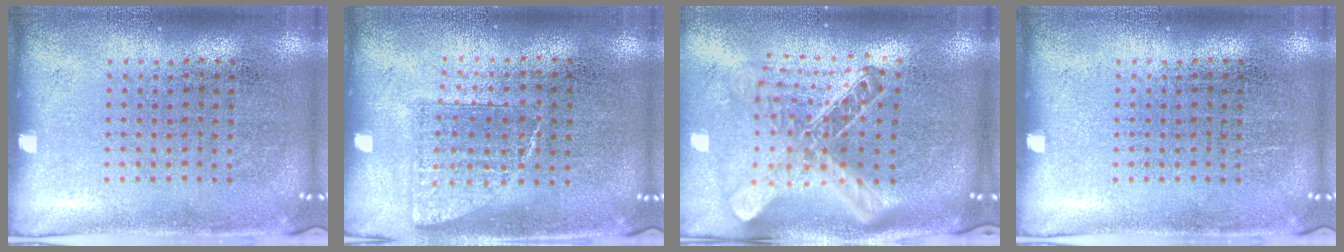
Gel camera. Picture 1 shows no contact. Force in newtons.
{"total": 0.8, "press": 0.8, "slide": 0.1}
{"total": 2.8, "press": 2.0, "slide": 1.9}
{"total": 0.0}